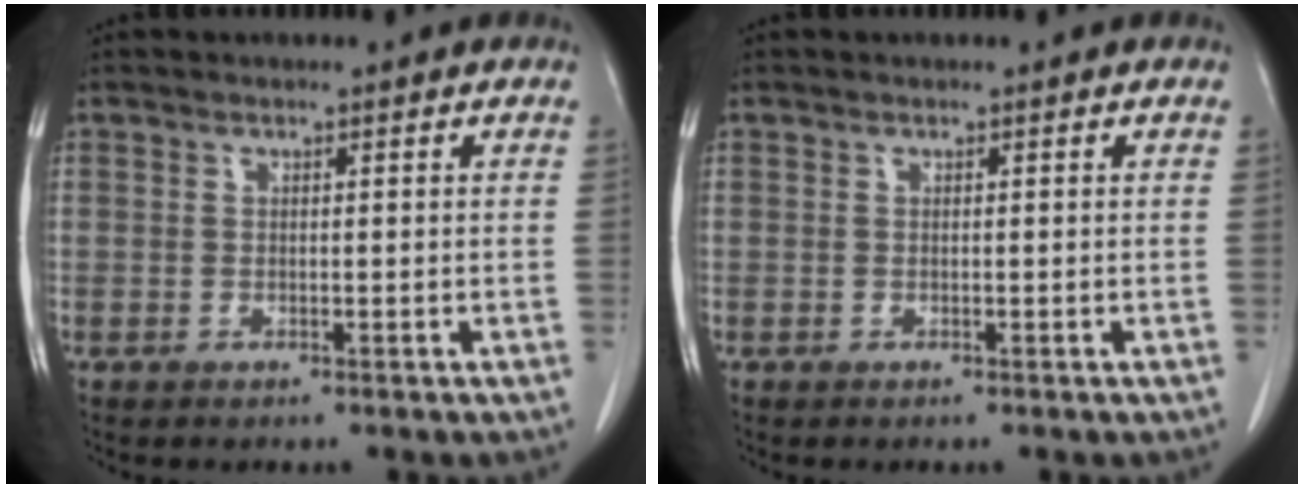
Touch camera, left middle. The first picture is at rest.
{"total": 0.0}